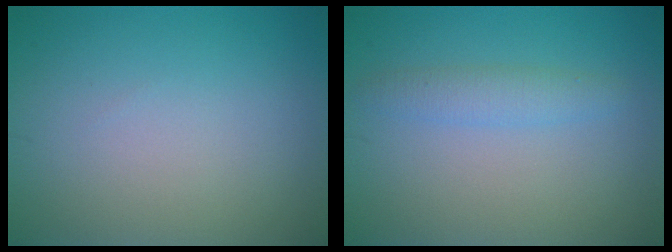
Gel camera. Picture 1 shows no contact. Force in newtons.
{"total": 1.9, "press": 1.9, "slide": 0.1}